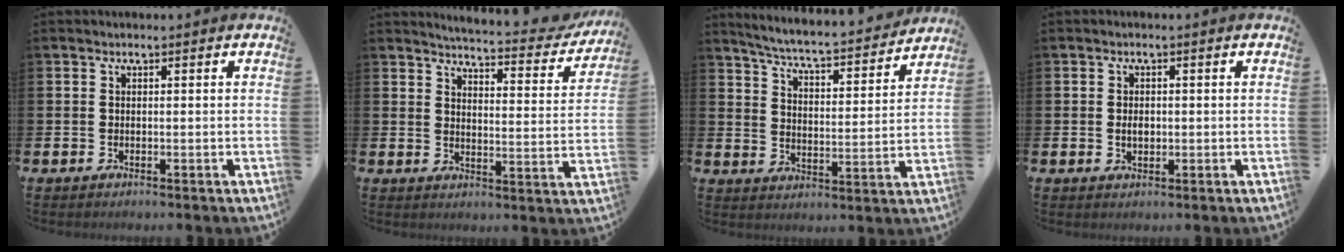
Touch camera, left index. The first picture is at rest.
{"total": 4.5, "force": [4.4, 0.3, 0.8], "torque": [-0.024, -0.041, 0.069]}
{"total": 5.9, "force": [5.6, 0.2, 1.8], "torque": [-0.062, -0.046, 0.091]}
{"total": 1.8, "force": [0.0, 1.2, 1.4], "torque": [-0.007, -0.001, -0.006]}